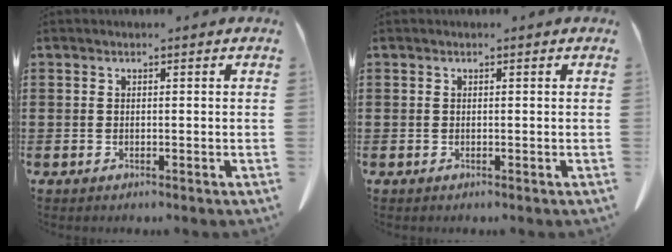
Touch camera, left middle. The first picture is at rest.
{"total": 0.0}